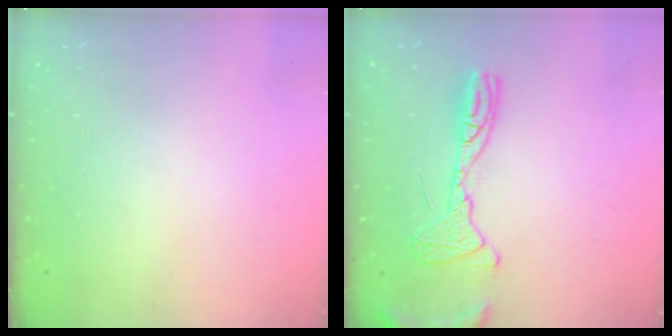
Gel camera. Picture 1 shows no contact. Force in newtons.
{"total": 12.5, "press": 12.3, "slide": 2.3}